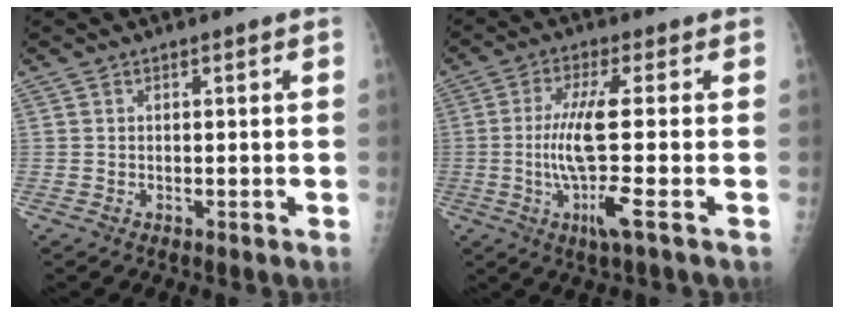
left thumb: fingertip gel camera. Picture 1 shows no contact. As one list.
[{"total": 9.9, "force": [-1.7, -0.4, 9.7], "torque": [-0.212, -0.008, -0.039]}]